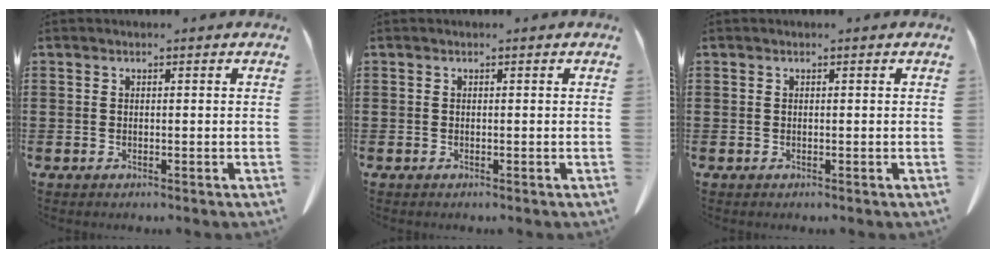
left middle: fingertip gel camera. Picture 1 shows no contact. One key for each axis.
{"total": 0.0}
{"total": 0.0}